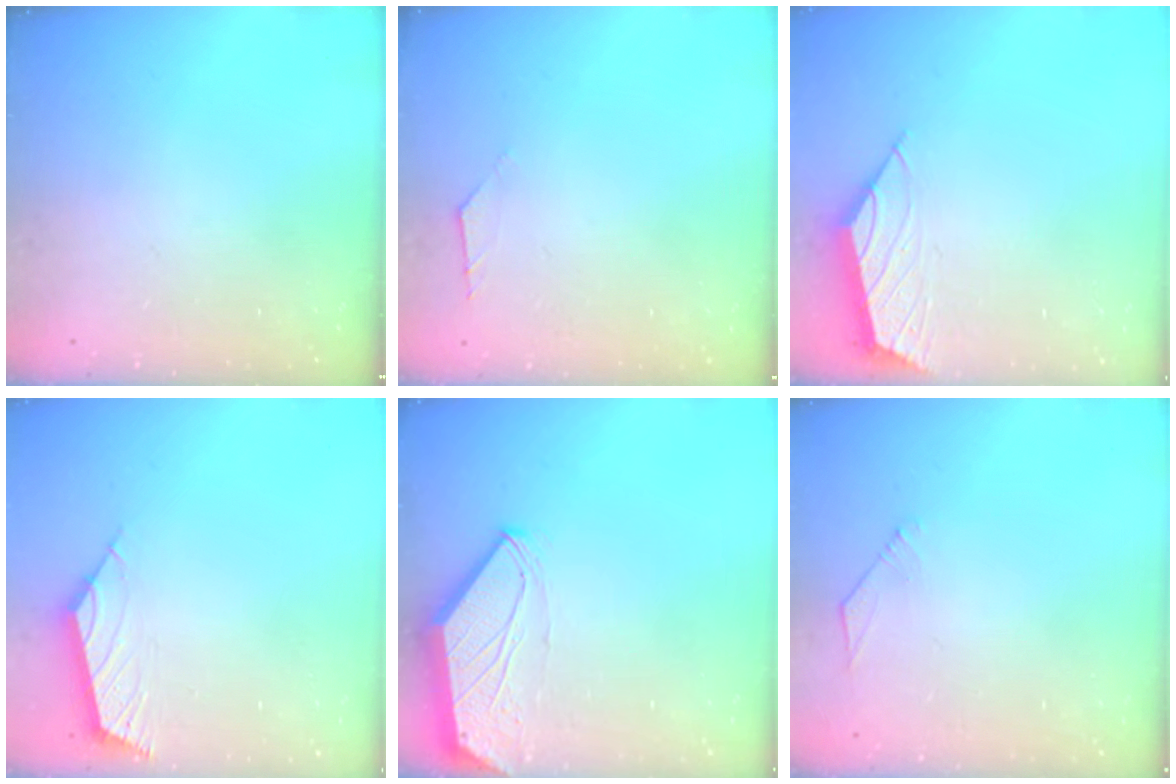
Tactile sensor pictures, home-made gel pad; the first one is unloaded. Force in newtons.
{"total": 3.2, "press": 3.2, "slide": 0.6}
{"total": 2.0, "press": 2.0, "slide": 0.5}
{"total": 3.0, "press": 2.9, "slide": 0.8}
{"total": 0.0}
{"total": 2.6, "press": 2.5, "slide": 0.6}